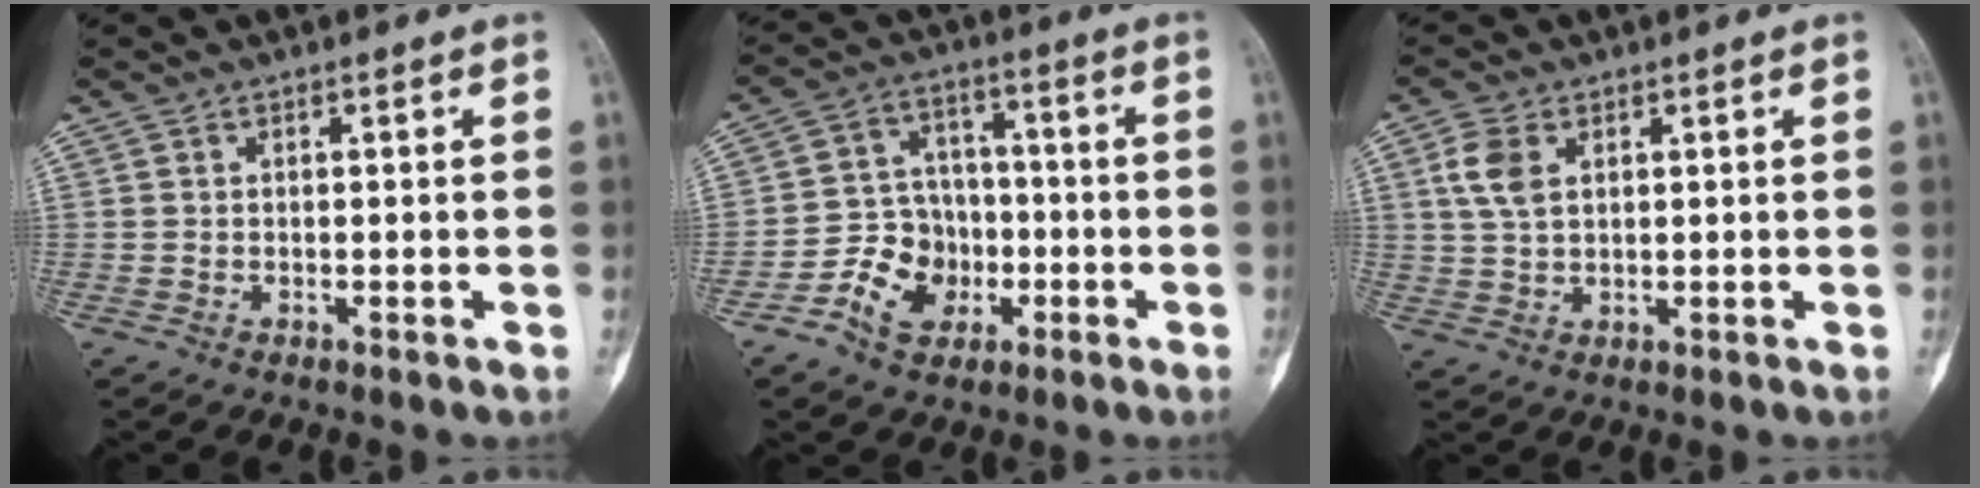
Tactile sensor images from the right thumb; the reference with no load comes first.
{"total": 10.3, "force": [-4.2, 8.2, 4.5], "torque": [-0.039, 0.032, -0.074]}
{"total": 5.5, "force": [1.8, 3.3, 3.9], "torque": [-0.083, 0.002, 0.037]}